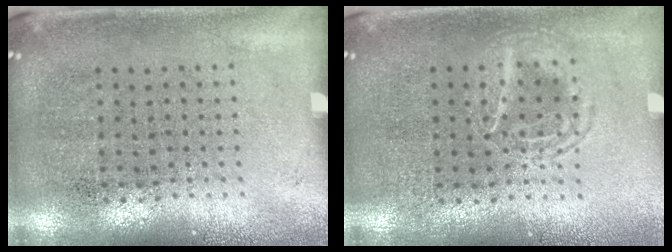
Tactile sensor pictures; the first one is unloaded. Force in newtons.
{"total": 1.9, "press": 1.9, "slide": 0.3}